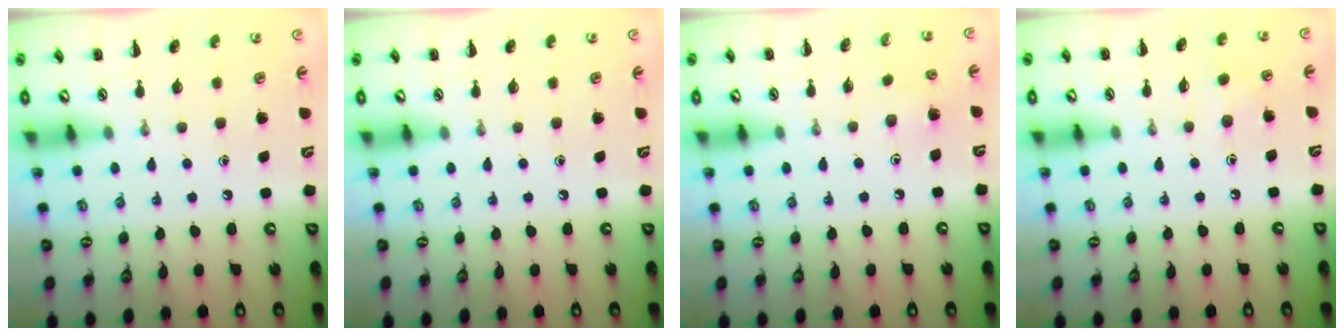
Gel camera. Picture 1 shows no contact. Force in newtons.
{"total": 0.0}
{"total": 3.1, "press": 2.9, "slide": 1.0}
{"total": 2.1, "press": 2.0, "slide": 0.7}